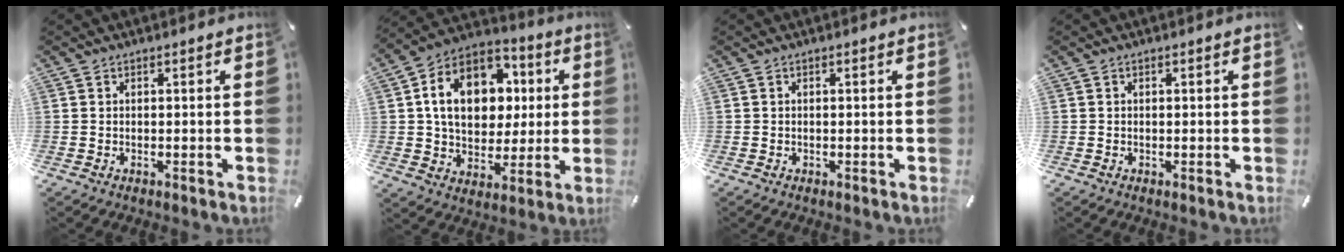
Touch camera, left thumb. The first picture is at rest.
{"total": 16.4, "force": [3.4, 12.5, 10.0], "torque": [-0.172, 0.001, 0.065]}
{"total": 0.0}
{"total": 0.0}